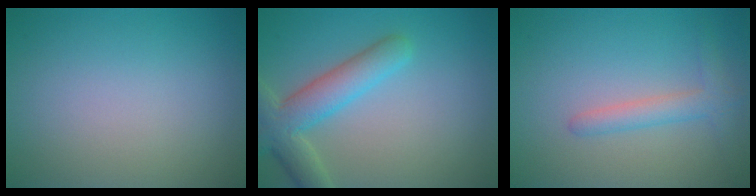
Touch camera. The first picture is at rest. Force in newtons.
{"total": 5.3, "press": 5.3, "slide": 0.4}
{"total": 2.4, "press": 2.4, "slide": 0.2}